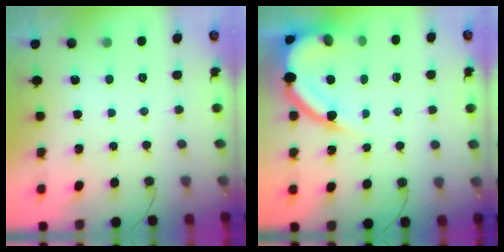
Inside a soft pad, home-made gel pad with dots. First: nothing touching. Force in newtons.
{"total": 11.0, "press": 11.0, "slide": 1.0}